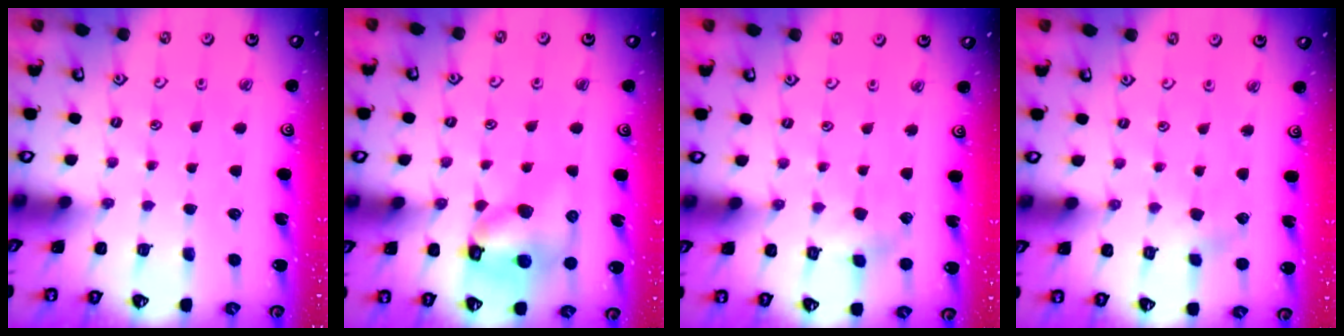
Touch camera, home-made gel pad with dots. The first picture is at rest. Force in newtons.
{"total": 11.6, "press": 11.5, "slide": 1.6}
{"total": 4.3, "press": 4.3, "slide": 0.7}
{"total": 1.8, "press": 1.8, "slide": 0.4}